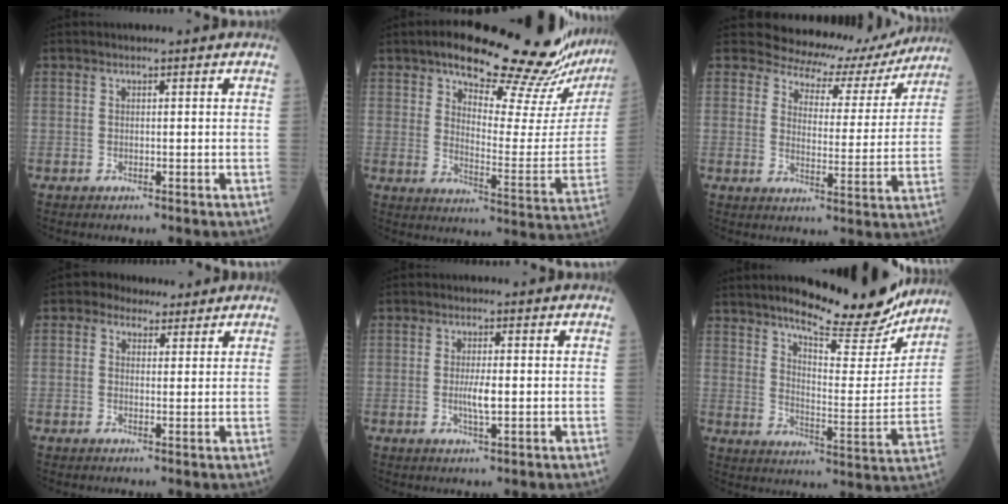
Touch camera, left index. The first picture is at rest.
{"total": 22.7, "force": [19.1, 2.5, 12.1], "torque": [-0.155, -0.058, 0.245]}
{"total": 13.0, "force": [11.9, 5.0, 1.7], "torque": [-0.003, -0.016, 0.131]}
{"total": 4.0, "force": [3.1, 2.5, 0.8], "torque": [-0.002, 0.018, 0.045]}
{"total": 2.8, "force": [-0.2, 0.4, 2.7], "torque": [-0.047, -0.003, -0.003]}
{"total": 17.2, "force": [15.0, 2.9, 7.8], "torque": [-0.105, -0.028, 0.206]}